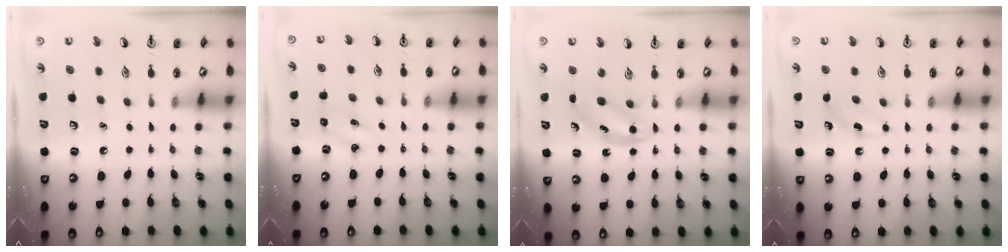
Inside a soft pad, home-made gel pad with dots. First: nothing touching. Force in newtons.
{"total": 2.5, "press": 2.4, "slide": 0.8}
{"total": 4.1, "press": 4.1, "slide": 0.6}
{"total": 2.6, "press": 2.4, "slide": 0.8}